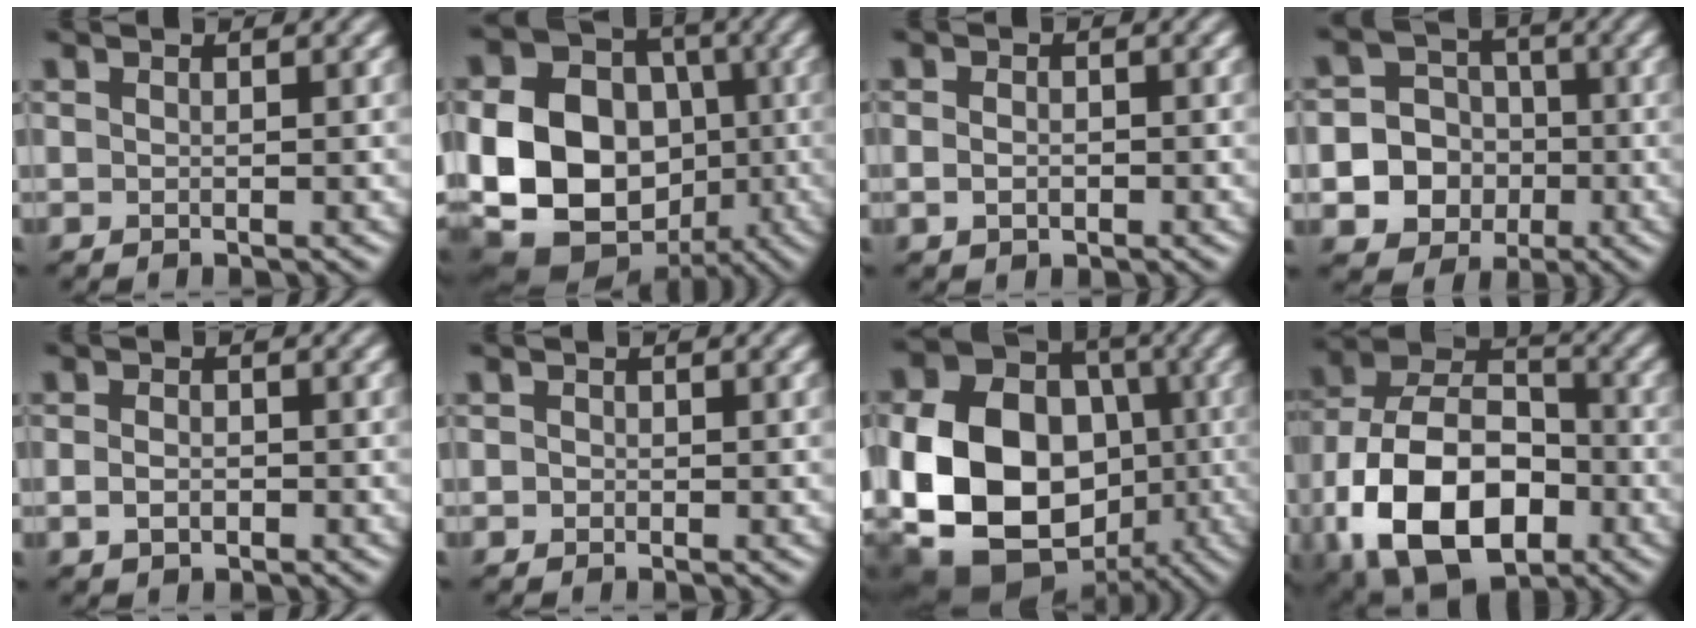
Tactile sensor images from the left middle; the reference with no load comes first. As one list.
[{"total": 14.0, "force": [-2.4, 10.9, 8.5], "torque": [-0.169, -0.004, -0.048]}, {"total": 1.4, "force": [-0.3, 1.0, 1.0], "torque": [-0.018, -0.001, -0.006]}, {"total": 10.7, "force": [-2.8, 9.9, 2.9], "torque": [-0.071, -0.012, -0.061]}, {"total": 1.8, "force": [-0.5, 1.2, 1.2], "torque": [-0.024, -0.002, -0.010]}, {"total": 0.6, "force": [-0.2, 0.6, 0.2], "torque": [0.000, -0.004, -0.006]}, {"total": 15.8, "force": [-3.5, 12.4, 9.2], "torque": [-0.183, -0.007, -0.061]}, {"total": 16.2, "force": [-5.7, 10.4, 11.1], "torque": [-0.224, -0.017, -0.113]}]